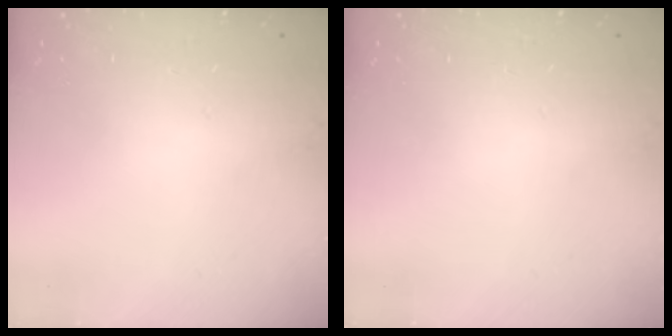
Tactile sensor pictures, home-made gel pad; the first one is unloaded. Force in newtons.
{"total": 0.0}